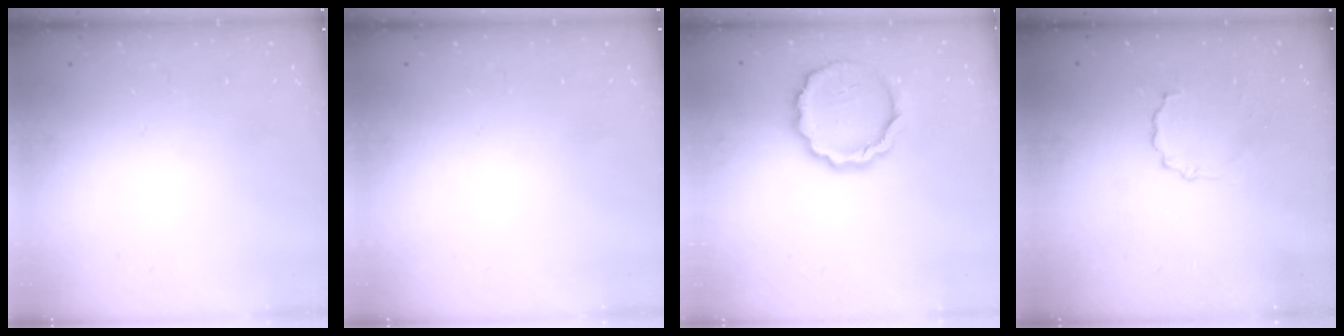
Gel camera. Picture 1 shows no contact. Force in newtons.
{"total": 0.0}
{"total": 11.8, "press": 11.5, "slide": 2.4}
{"total": 3.2, "press": 3.0, "slide": 1.2}